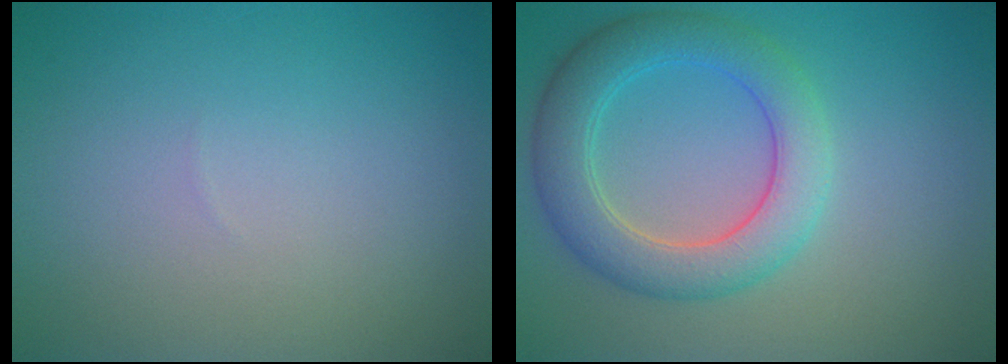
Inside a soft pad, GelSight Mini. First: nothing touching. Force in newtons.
{"total": 5.5, "press": 5.5, "slide": 0.2}